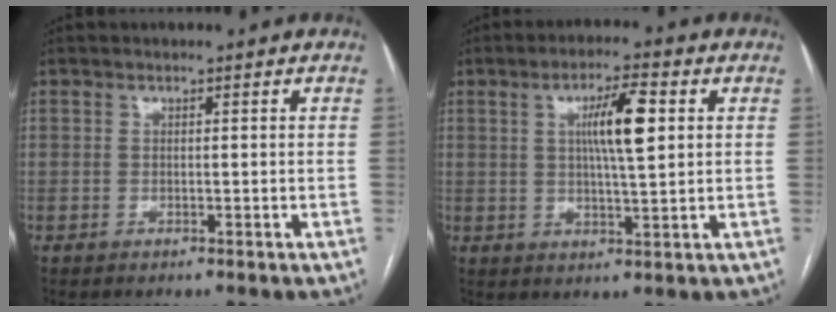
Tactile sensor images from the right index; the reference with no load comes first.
{"total": 7.8, "force": [1.9, 0.8, 7.5], "torque": [-0.131, 0.006, 0.033]}